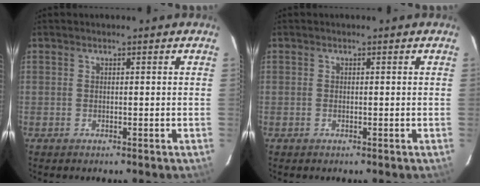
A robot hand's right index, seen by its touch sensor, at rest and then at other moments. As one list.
[{"total": 0.0}]